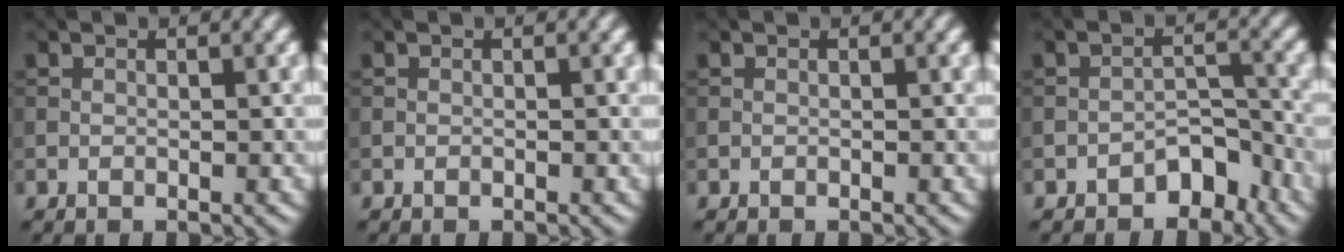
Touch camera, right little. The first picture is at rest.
{"total": 0.0}
{"total": 0.0}
{"total": 3.2, "force": [-2.3, 1.6, 1.6], "torque": [-0.013, 0.012, -0.037]}